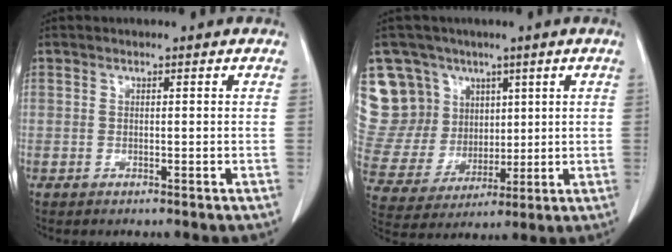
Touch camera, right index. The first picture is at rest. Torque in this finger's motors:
{"motor_torque": [-0.40, 0.69, -0.03, 0.00]}